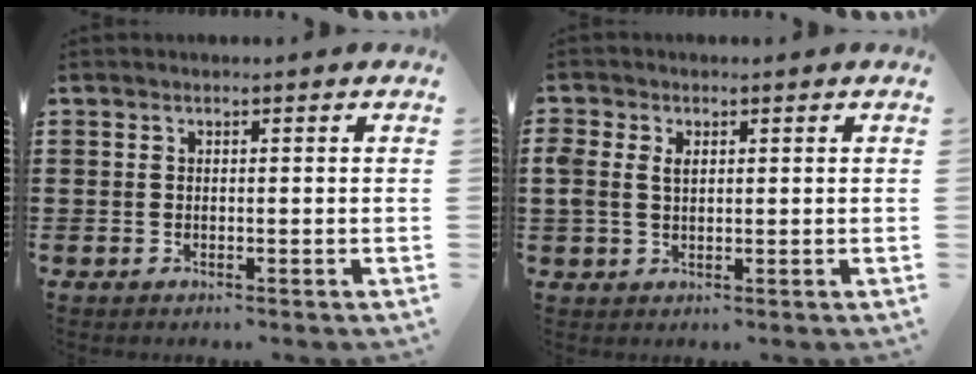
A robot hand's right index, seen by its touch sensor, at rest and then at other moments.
{"total": 2.5, "force": [0.7, 1.6, 1.8], "torque": [-0.038, 0.010, 0.011]}